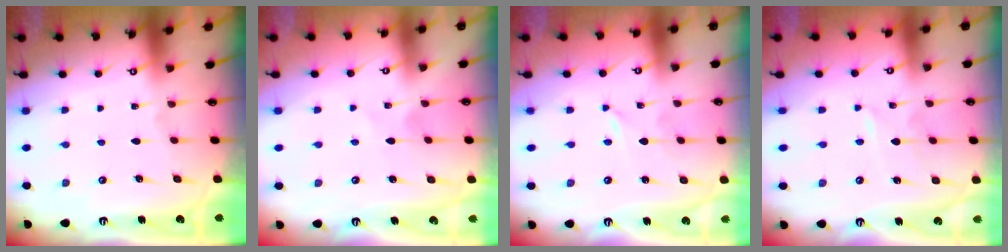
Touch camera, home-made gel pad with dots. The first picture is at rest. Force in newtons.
{"total": 2.4, "press": 2.4, "slide": 0.3}
{"total": 0.0}
{"total": 1.5, "press": 1.4, "slide": 0.2}